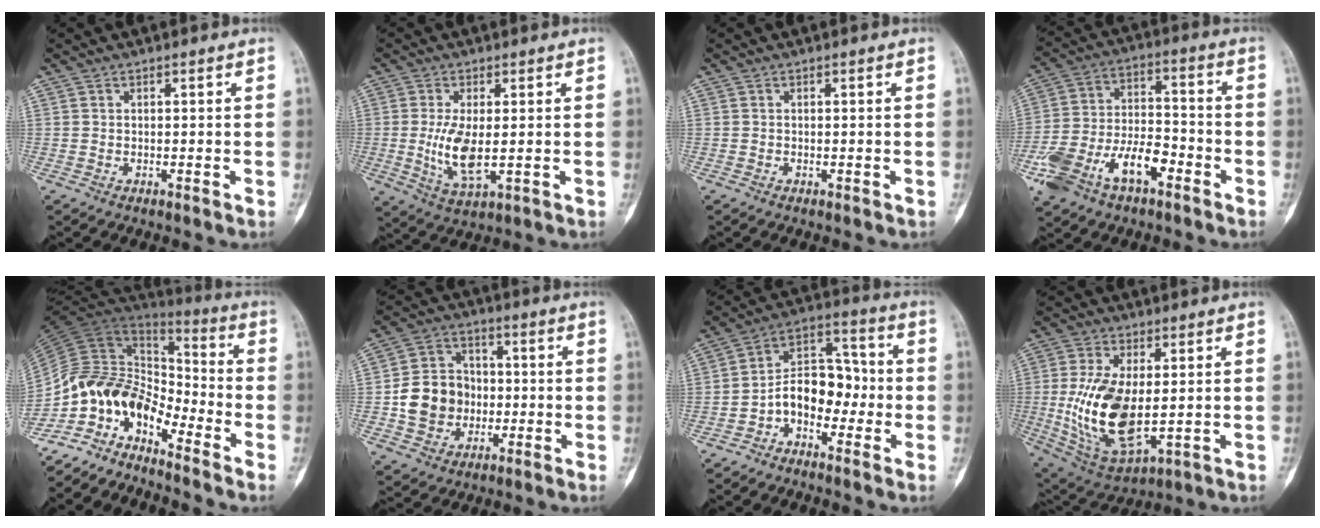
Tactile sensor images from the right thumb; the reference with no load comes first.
{"total": 7.7, "force": [-0.3, 3.0, 7.1], "torque": [-0.145, -0.017, 0.002]}
{"total": 0.0}
{"total": 15.7, "force": [-7.8, 8.1, 11.0], "torque": [-0.207, 0.051, -0.140]}
{"total": 16.2, "force": [-10.6, 8.2, 9.2], "torque": [-0.153, 0.092, -0.205]}
{"total": 12.2, "force": [-1.5, 10.5, 5.9], "torque": [-0.078, 0.023, -0.028]}
{"total": 10.4, "force": [-3.2, 7.1, 6.9], "torque": [-0.091, 0.059, -0.066]}
{"total": 16.0, "force": [-0.3, 7.8, 13.9], "torque": [-0.271, -0.014, 0.014]}